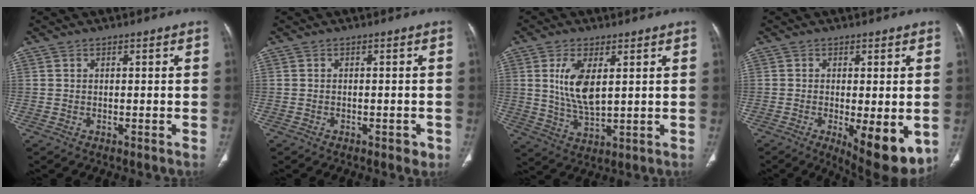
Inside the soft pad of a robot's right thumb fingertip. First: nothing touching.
{"total": 1.7, "force": [-0.9, 0.9, 1.0], "torque": [-0.010, 0.004, -0.010]}
{"total": 8.7, "force": [2.2, 3.8, 7.5], "torque": [-0.146, -0.018, 0.048]}
{"total": 11.5, "force": [-3.2, 3.9, 10.3], "torque": [-0.137, -0.024, -0.035]}